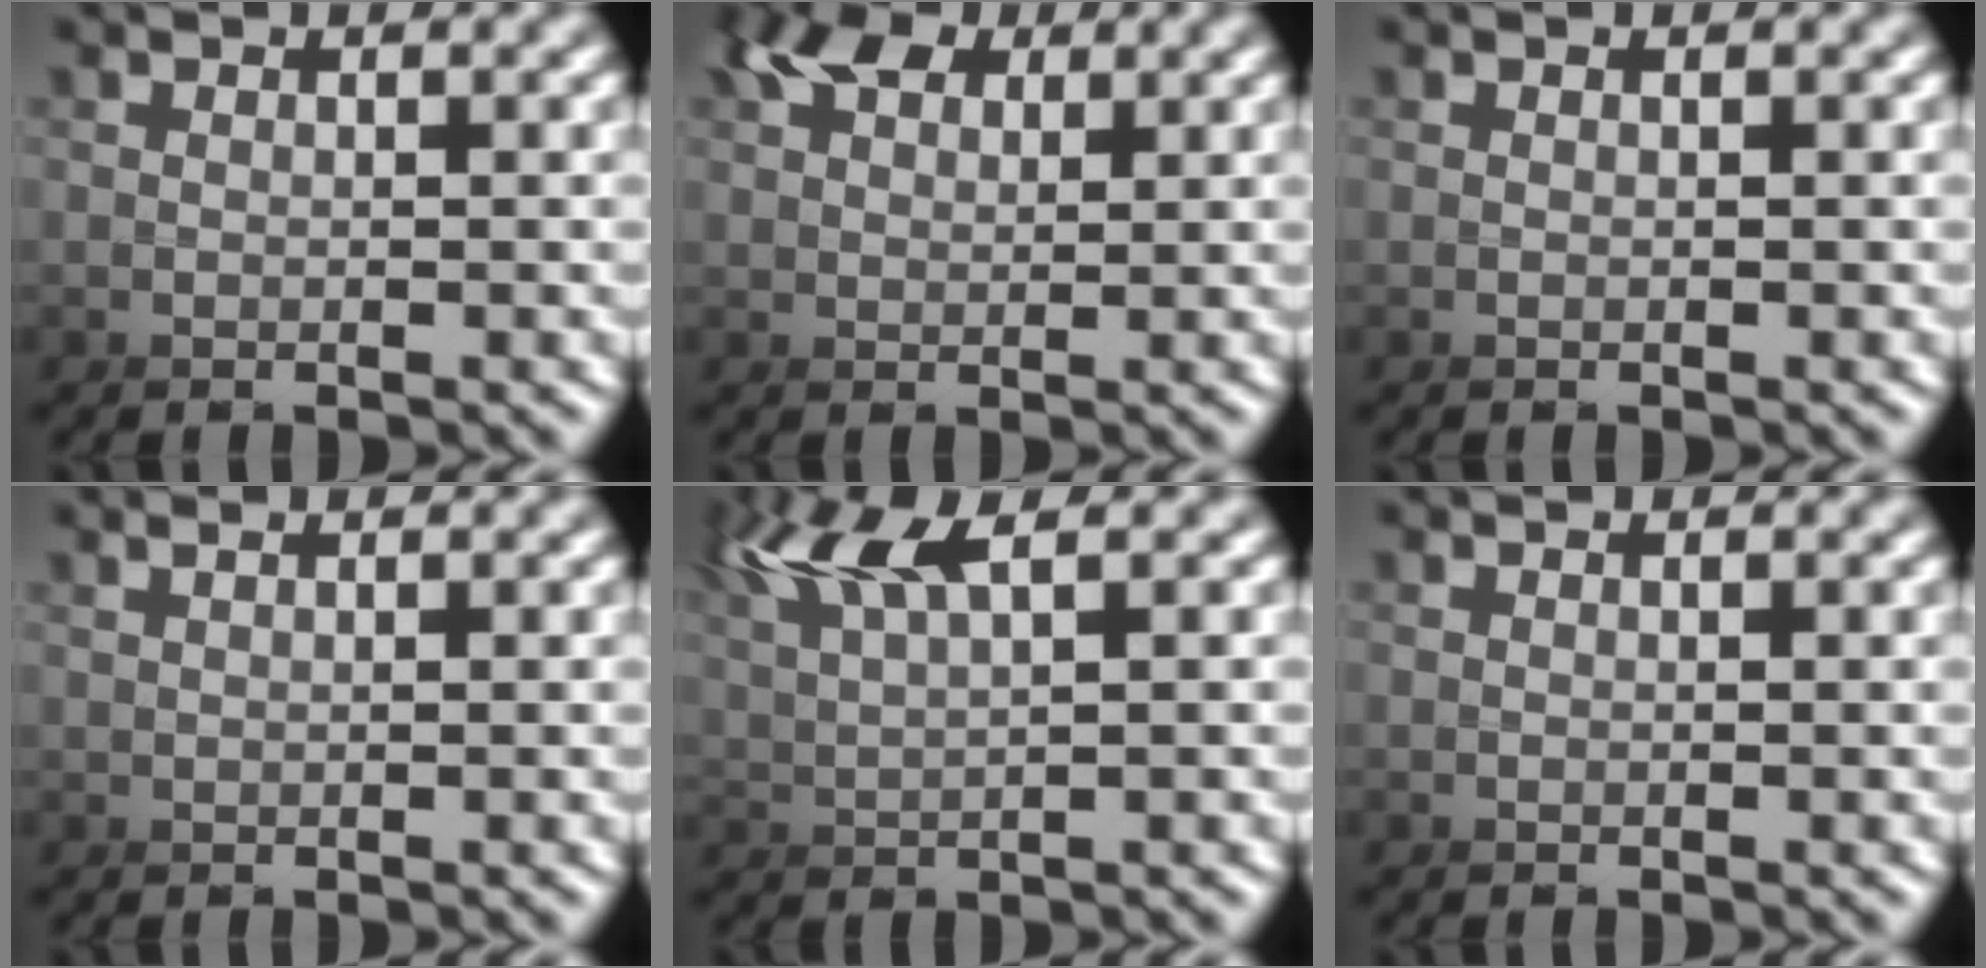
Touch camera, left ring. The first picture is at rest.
{"total": 4.2, "force": [2.6, 3.1, 1.3], "torque": [-0.020, 0.010, 0.027]}
{"total": 0.0}
{"total": 1.2, "force": [0.3, -1.1, -0.1], "torque": [0.016, 0.017, -0.002]}
{"total": 2.8, "force": [2.2, -1.4, 1.1], "torque": [-0.058, 0.020, 0.034]}
{"total": 0.0}